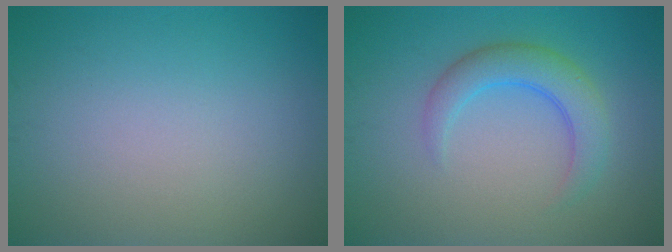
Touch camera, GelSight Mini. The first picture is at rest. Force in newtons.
{"total": 3.6, "press": 3.6, "slide": 0.2}